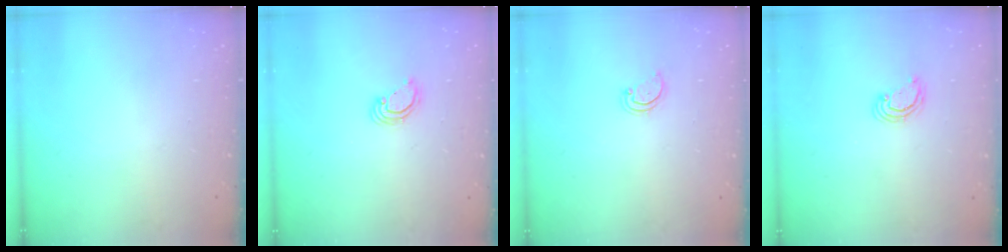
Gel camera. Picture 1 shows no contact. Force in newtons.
{"total": 3.6, "press": 3.6, "slide": 0.2}
{"total": 3.0, "press": 3.0, "slide": 0.2}
{"total": 3.2, "press": 3.1, "slide": 0.3}